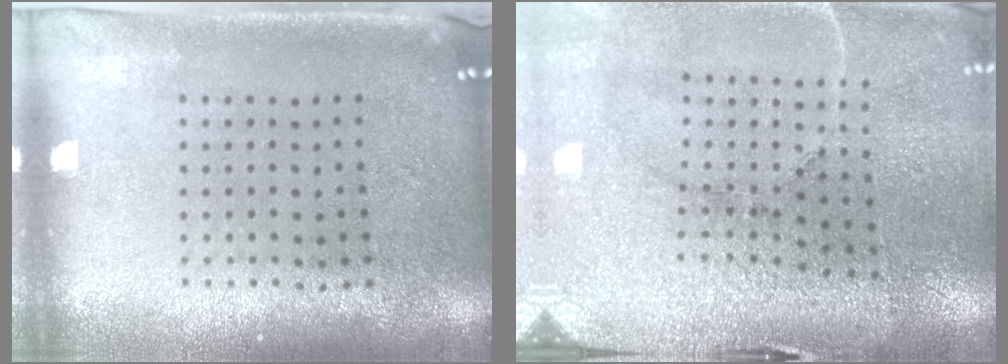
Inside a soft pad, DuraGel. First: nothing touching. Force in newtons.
{"total": 3.4, "press": 3.4, "slide": 0.3}